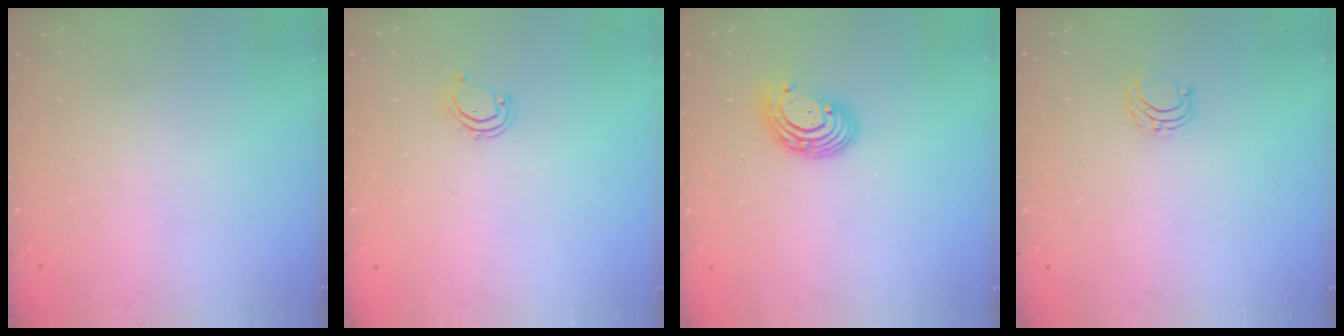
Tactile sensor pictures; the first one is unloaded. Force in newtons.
{"total": 4.8, "press": 4.5, "slide": 1.8}
{"total": 6.2, "press": 6.1, "slide": 0.9}
{"total": 4.3, "press": 4.3, "slide": 0.3}